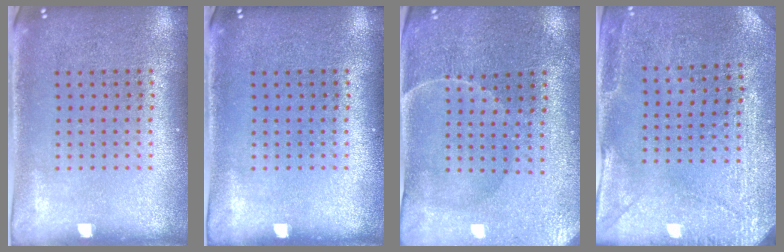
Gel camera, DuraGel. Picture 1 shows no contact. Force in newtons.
{"total": 0.0}
{"total": 0.7, "press": 0.6, "slide": 0.4}
{"total": 2.8, "press": 2.7, "slide": 0.9}